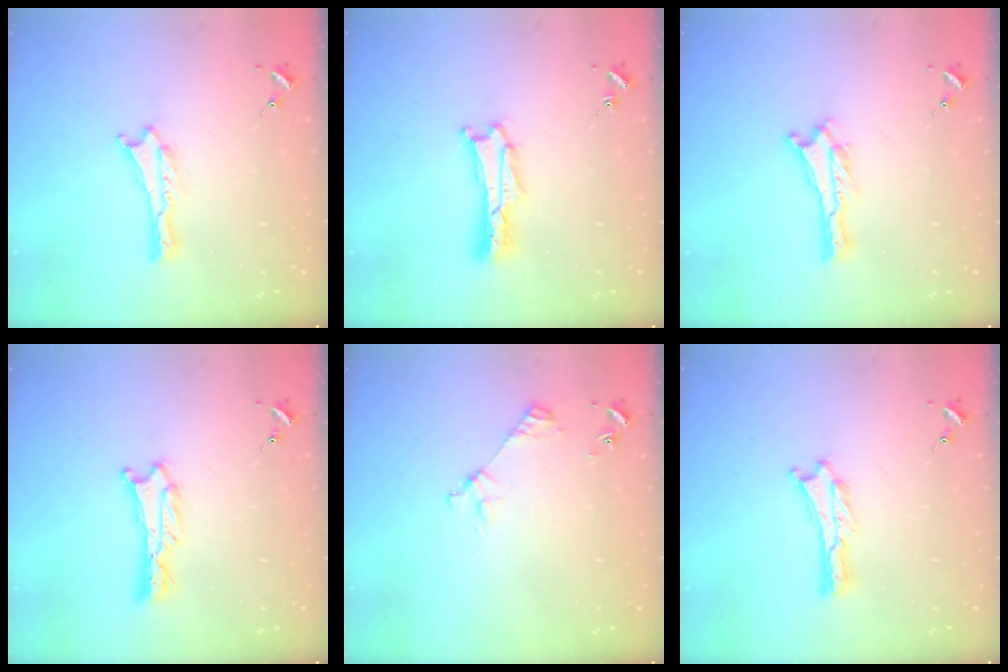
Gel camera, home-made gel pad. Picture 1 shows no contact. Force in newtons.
{"total": 1.7, "press": 1.7, "slide": 0.3}
{"total": 0.0}
{"total": 0.7, "press": 0.7, "slide": 0.1}
{"total": 3.3, "press": 3.3, "slide": 0.3}
{"total": 0.0}